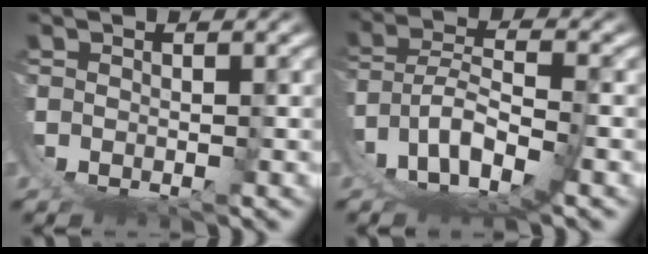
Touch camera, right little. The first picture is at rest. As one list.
[{"total": 9.0, "force": [-2.3, 6.3, 6.0], "torque": [-0.142, -0.036, -0.022]}]